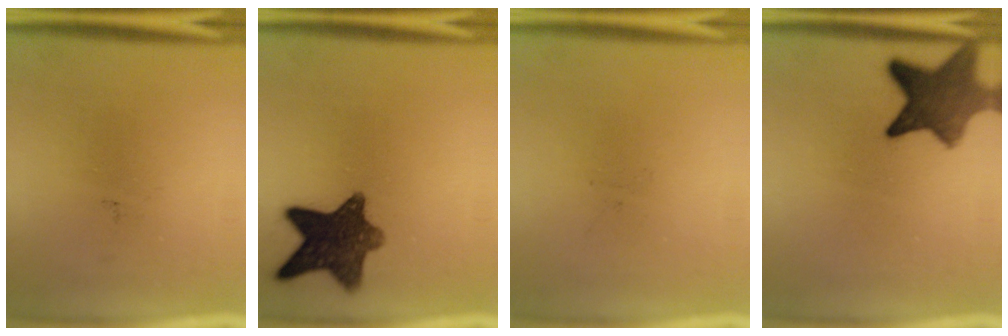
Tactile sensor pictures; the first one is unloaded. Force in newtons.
{"total": 11.3}
{"total": 0.0}
{"total": 9.4}